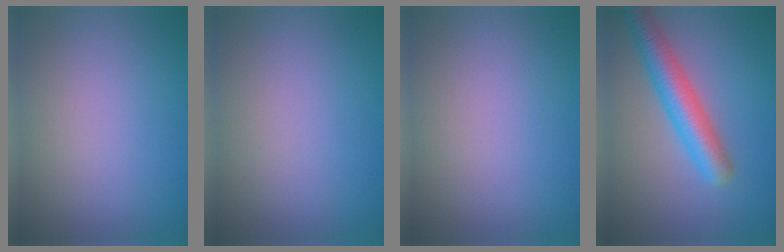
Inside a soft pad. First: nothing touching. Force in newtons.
{"total": 0.0}
{"total": 0.0}
{"total": 5.0, "press": 5.0, "slide": 0.1}